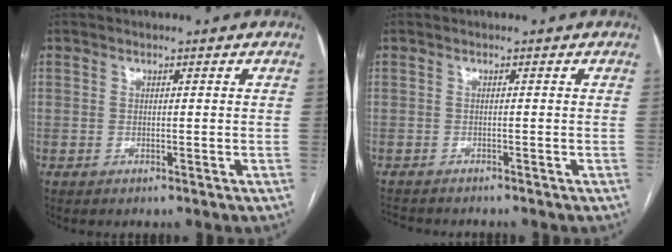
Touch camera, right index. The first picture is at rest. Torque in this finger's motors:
{"motor_torque": [-2.14, 0.00, -1.05, -0.21]}